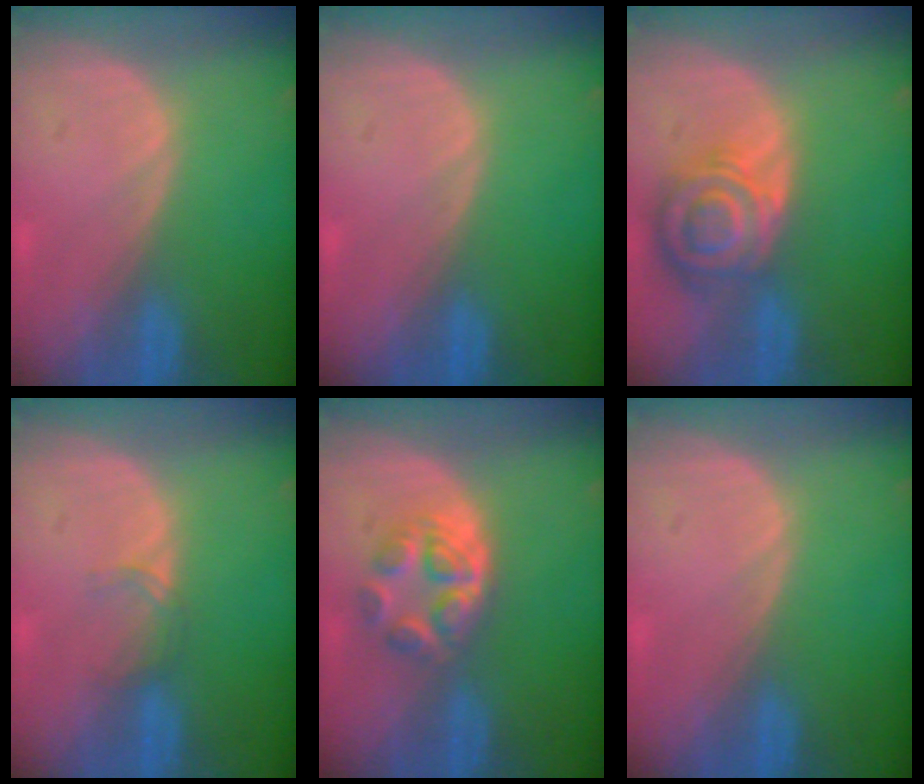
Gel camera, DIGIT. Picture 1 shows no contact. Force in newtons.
{"total": 0.0}
{"total": 8.3, "press": 7.2, "slide": 4.1}
{"total": 1.5, "press": 1.5, "slide": 0.2}
{"total": 6.0, "press": 5.2, "slide": 2.9}
{"total": 0.0}